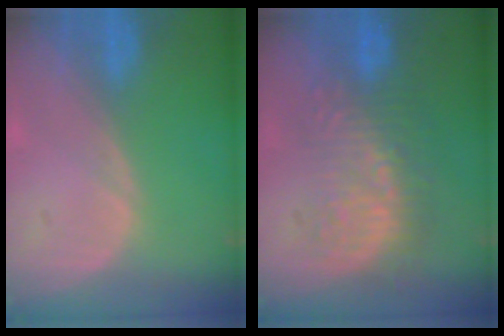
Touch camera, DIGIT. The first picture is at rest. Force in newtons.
{"total": 8.8, "press": 8.6, "slide": 1.7}